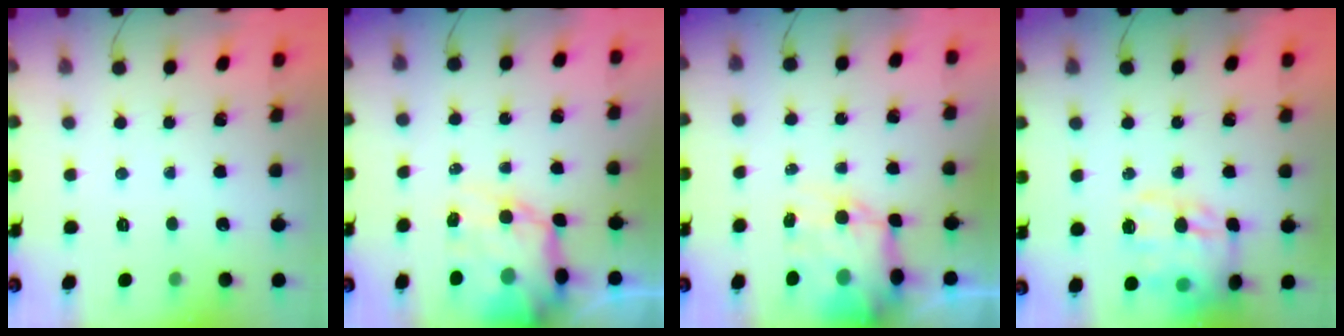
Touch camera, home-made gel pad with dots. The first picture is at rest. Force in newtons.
{"total": 10.2, "press": 9.7, "slide": 3.1}
{"total": 9.3, "press": 8.7, "slide": 3.2}
{"total": 16.4, "press": 16.2, "slide": 2.6}